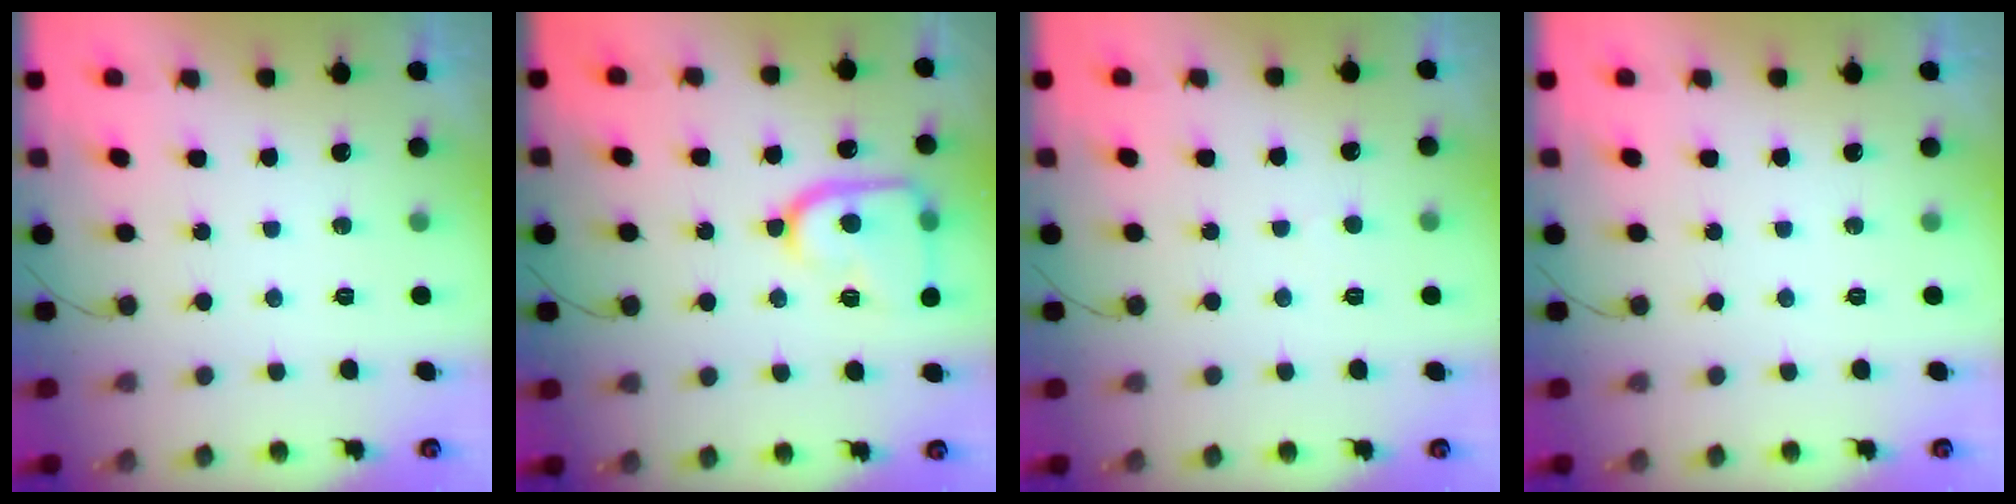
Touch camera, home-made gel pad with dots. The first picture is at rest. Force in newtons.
{"total": 15.8, "press": 15.7, "slide": 1.3}
{"total": 2.4, "press": 2.4, "slide": 0.2}
{"total": 0.0}